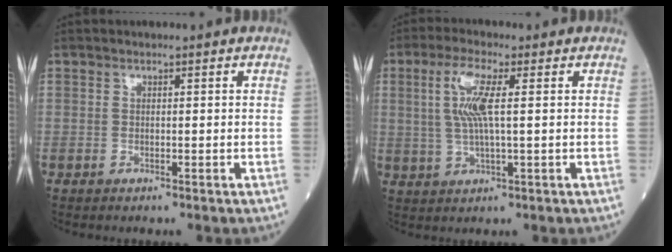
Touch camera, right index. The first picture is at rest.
{"total": 6.6, "force": [1.4, 0.9, 6.3], "torque": [-0.141, 0.007, 0.028]}